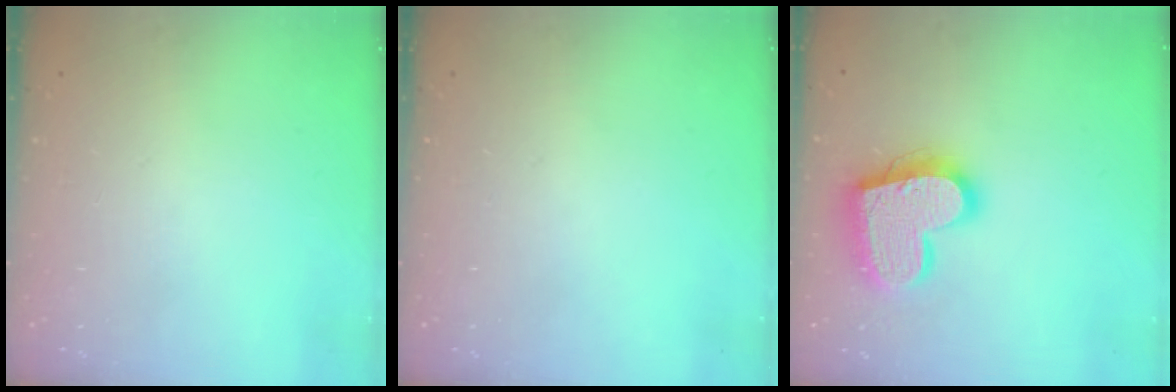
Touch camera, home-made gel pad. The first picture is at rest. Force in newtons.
{"total": 0.0}
{"total": 19.0, "press": 18.9, "slide": 1.6}